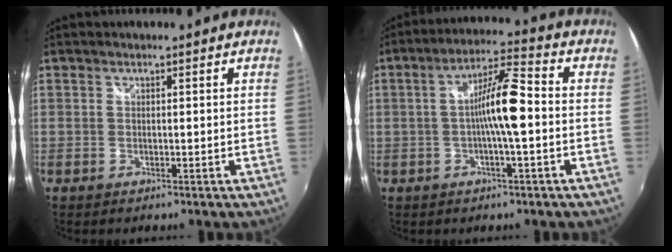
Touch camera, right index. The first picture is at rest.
{"total": 9.4, "force": [-1.1, 1.0, 9.3], "torque": [-0.166, 0.014, -0.021]}